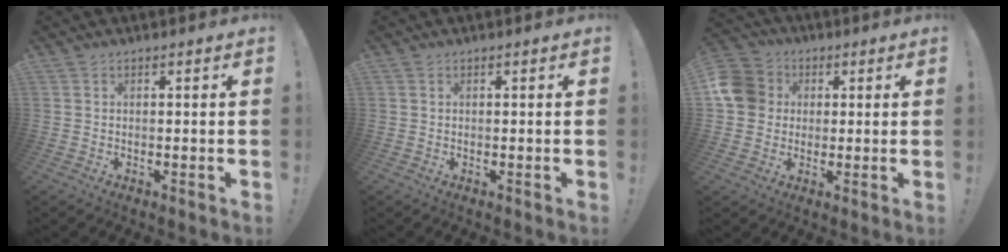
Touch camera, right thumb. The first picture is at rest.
{"total": 0.0}
{"total": 11.2, "force": [1.3, 10.2, 4.5], "torque": [-0.064, 0.012, 0.030]}